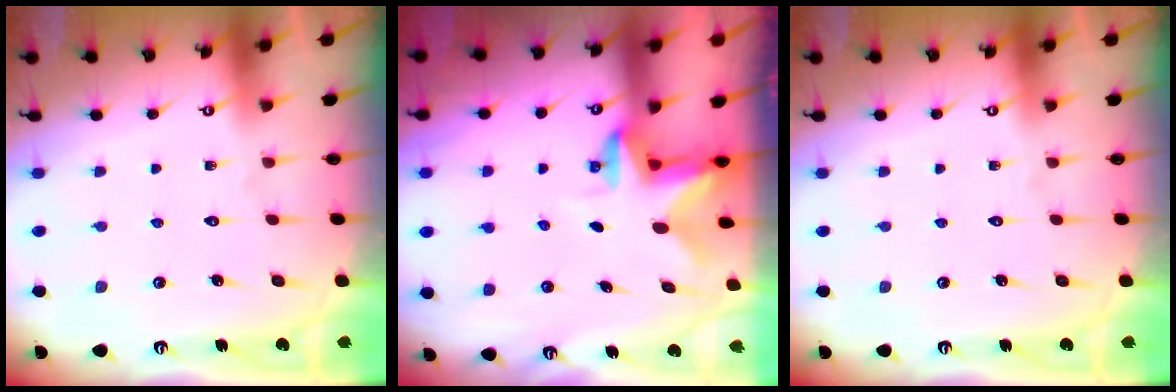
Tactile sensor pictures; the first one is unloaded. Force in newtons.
{"total": 2.5, "press": 2.4, "slide": 0.4}
{"total": 0.0}